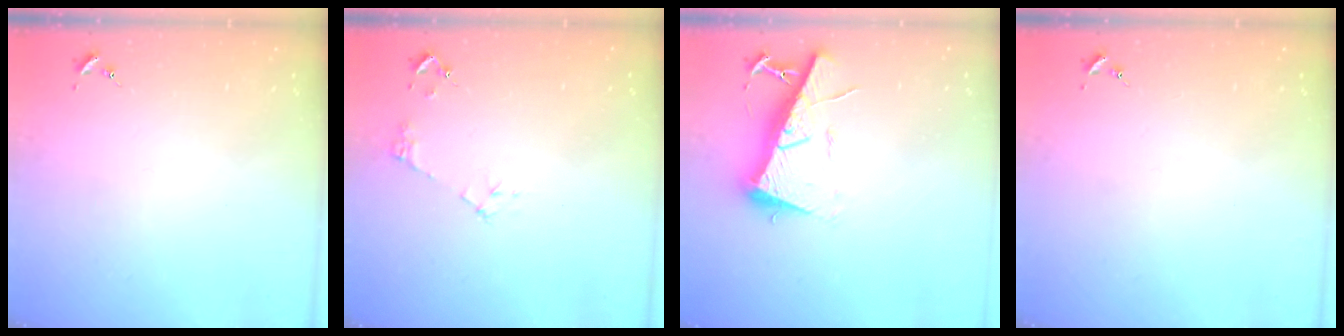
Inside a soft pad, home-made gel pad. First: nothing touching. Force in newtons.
{"total": 6.4, "press": 6.4, "slide": 0.6}
{"total": 12.9, "press": 12.8, "slide": 1.6}
{"total": 0.0}